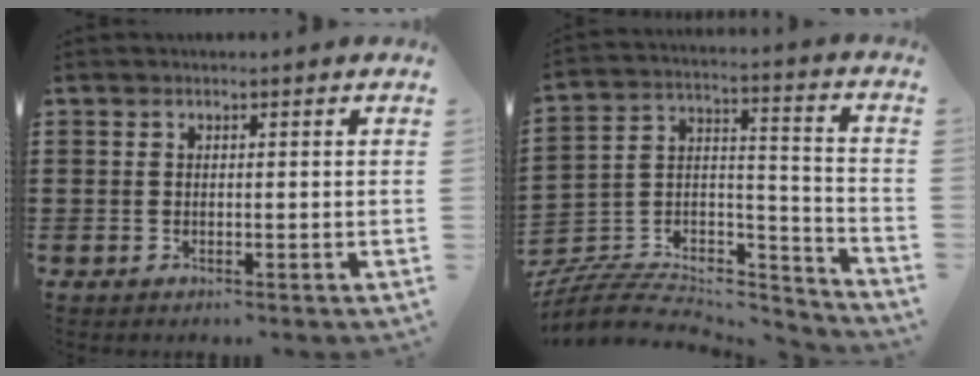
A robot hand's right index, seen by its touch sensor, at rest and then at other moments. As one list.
[{"total": 7.9, "force": [-7.1, 2.6, 2.5], "torque": [-0.048, 0.012, -0.141]}]